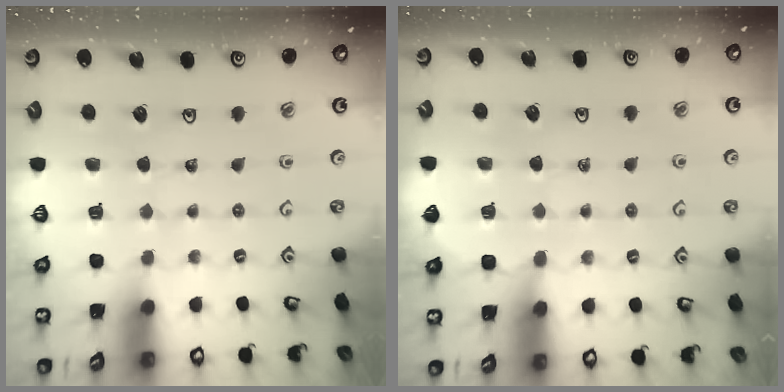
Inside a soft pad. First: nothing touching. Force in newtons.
{"total": 5.9, "press": 5.8, "slide": 0.7}